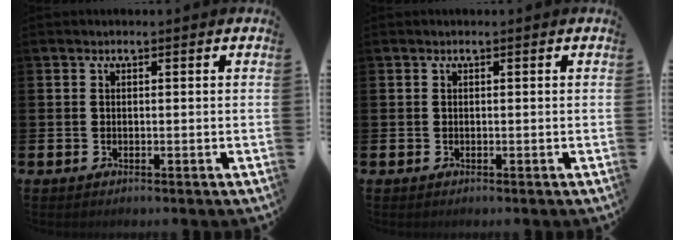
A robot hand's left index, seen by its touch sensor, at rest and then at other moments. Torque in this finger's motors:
{"motor_torque": [0.00, 0.00, 0.00, 0.00]}